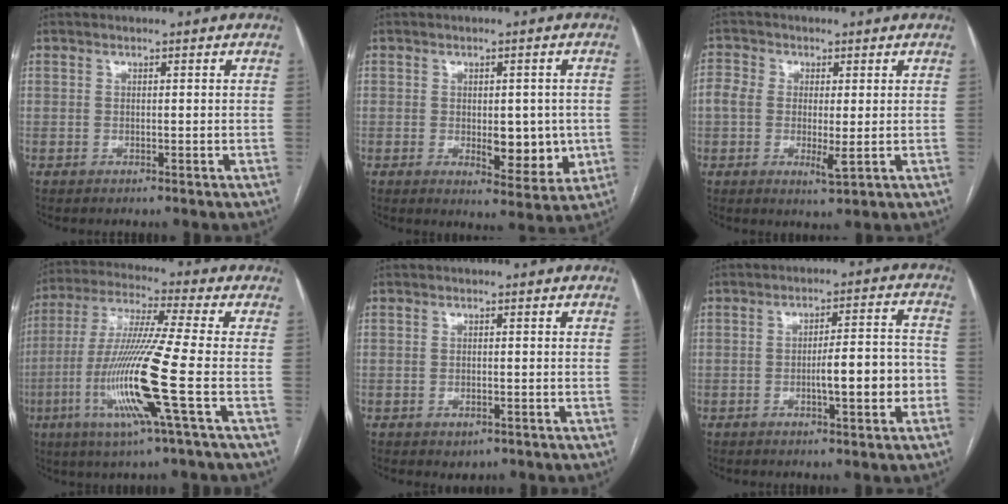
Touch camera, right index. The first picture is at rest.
{"total": 7.5, "force": [-0.7, 3.6, 6.6], "torque": [-0.076, -0.004, 0.002]}
{"total": 5.5, "force": [-0.3, 2.7, 4.8], "torque": [-0.092, -0.004, -0.007]}
{"total": 15.5, "force": [-4.4, -1.4, 14.8], "torque": [-0.303, -0.020, -0.092]}
{"total": 1.9, "force": [-1.0, 1.2, 1.1], "torque": [-0.014, 0.000, -0.004]}
{"total": 8.2, "force": [-2.4, 1.4, 7.7], "torque": [-0.117, 0.020, -0.031]}